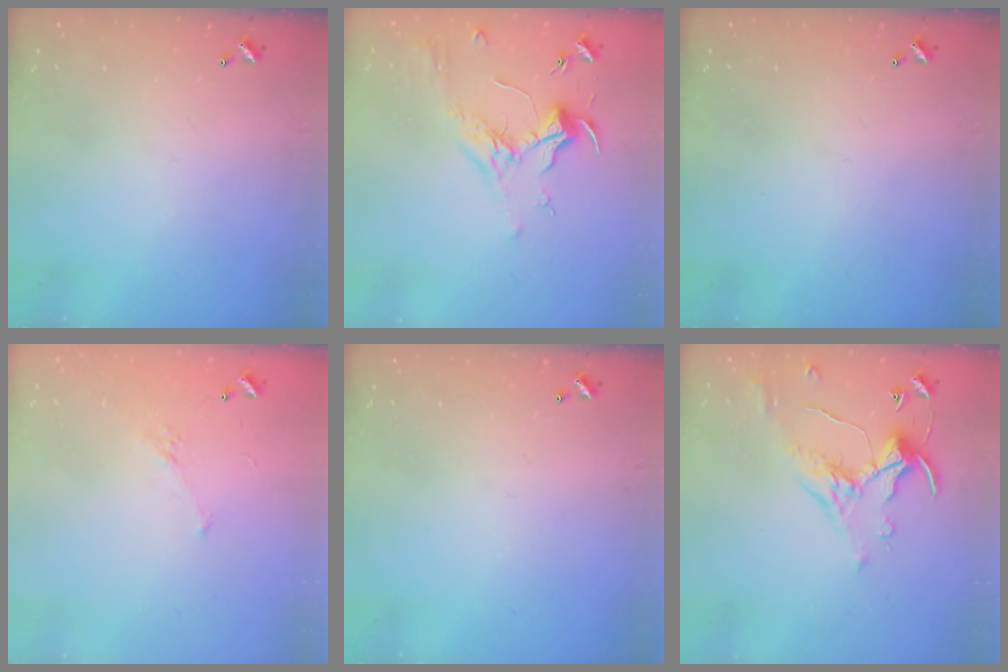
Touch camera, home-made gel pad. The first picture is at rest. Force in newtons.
{"total": 1.8, "press": 1.6, "slide": 0.6}
{"total": 0.0}
{"total": 2.8, "press": 2.6, "slide": 1.1}
{"total": 0.0}
{"total": 1.1, "press": 0.6, "slide": 0.9}